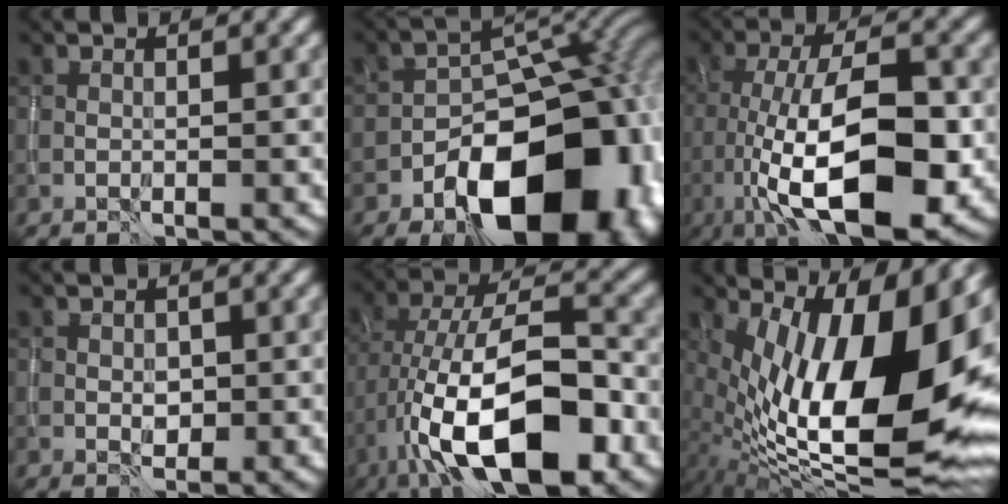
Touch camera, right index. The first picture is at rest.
{"total": 16.7, "force": [-7.7, 9.6, 11.3], "torque": [-0.121, -0.011, -0.117]}
{"total": 13.7, "force": [-3.6, 5.5, 12.0], "torque": [-0.190, 0.000, -0.067]}
{"total": 1.4, "force": [-0.1, 1.1, 0.8], "torque": [-0.015, -0.001, 0.001]}
{"total": 13.3, "force": [-4.8, 5.6, 11.1], "torque": [-0.188, 0.006, -0.086]}
{"total": 17.8, "force": [2.6, 7.9, 15.8], "torque": [-0.233, 0.011, 0.050]}